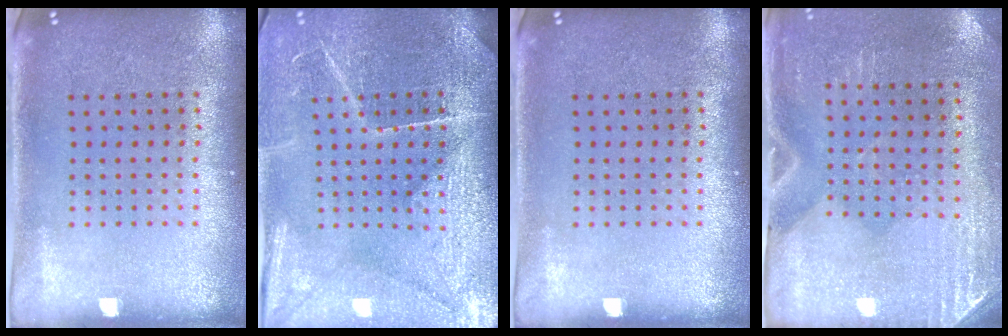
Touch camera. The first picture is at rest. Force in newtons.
{"total": 3.8, "press": 3.7, "slide": 1.1}
{"total": 0.0}
{"total": 2.9, "press": 2.5, "slide": 1.4}